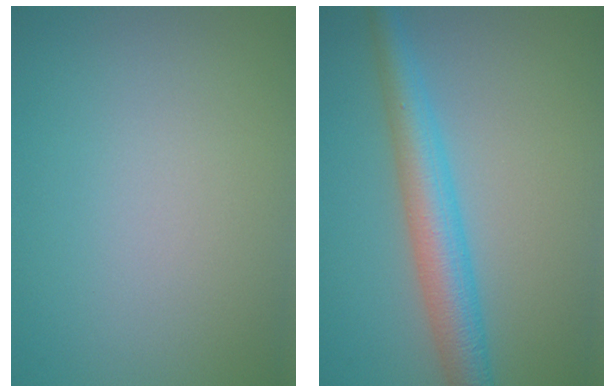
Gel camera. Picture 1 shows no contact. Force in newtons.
{"total": 5.3, "press": 5.3, "slide": 0.2}